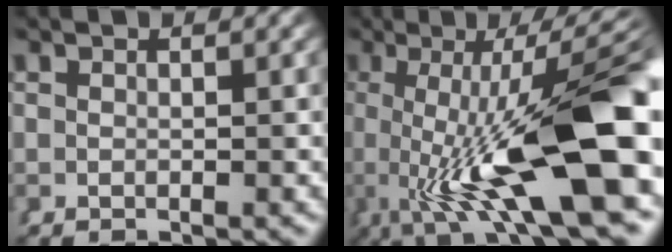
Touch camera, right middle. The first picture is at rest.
{"total": 14.5, "force": [-1.2, 3.9, 13.9], "torque": [-0.219, -0.004, -0.009]}